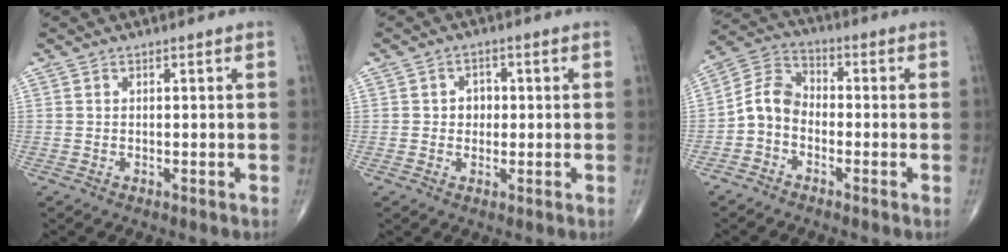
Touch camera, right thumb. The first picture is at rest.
{"total": 3.1, "force": [0.1, 2.6, 1.7], "torque": [-0.004, 0.006, -0.002]}
{"total": 6.9, "force": [-2.2, 5.1, 4.0], "torque": [-0.063, 0.035, -0.060]}